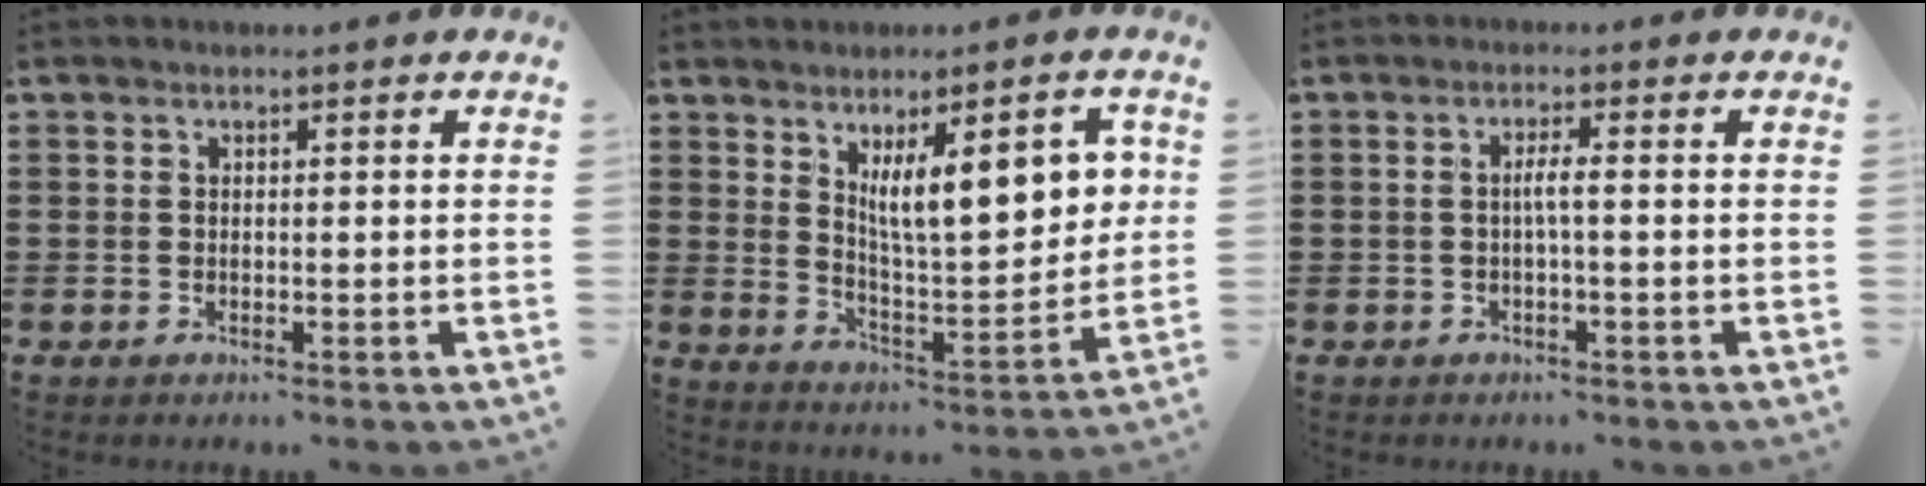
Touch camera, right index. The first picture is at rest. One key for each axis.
{"total": 11.9, "fx": 4.6, "fy": 3.8, "fz": 10.3, "tx": -0.167, "ty": -0.005, "tz": 0.075}
{"total": 2.2, "fx": -0.4, "fy": 0.0, "fz": 2.1, "tx": -0.040, "ty": -0.002, "tz": -0.009}